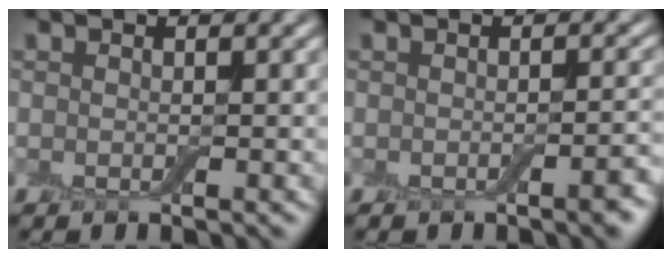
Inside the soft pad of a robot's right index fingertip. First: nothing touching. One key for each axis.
{"total": 1.9, "fx": -1.0, "fy": 0.5, "fz": 1.4, "tx": -0.019, "ty": 0.000, "tz": -0.013}